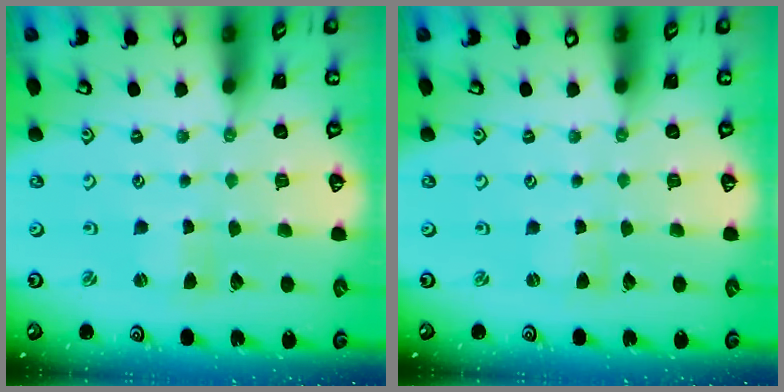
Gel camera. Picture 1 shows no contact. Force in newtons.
{"total": 0.6, "press": 0.6, "slide": 0.0}